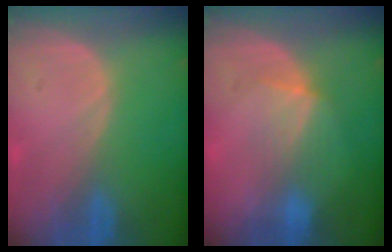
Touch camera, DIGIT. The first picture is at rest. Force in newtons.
{"total": 4.2, "press": 4.0, "slide": 1.1}